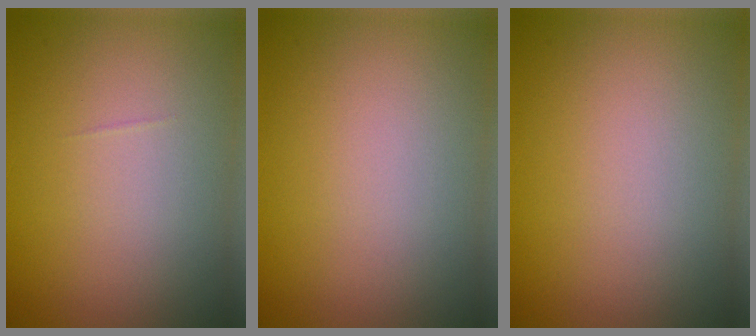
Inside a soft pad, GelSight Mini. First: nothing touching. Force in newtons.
{"total": 0.0}
{"total": 0.0}